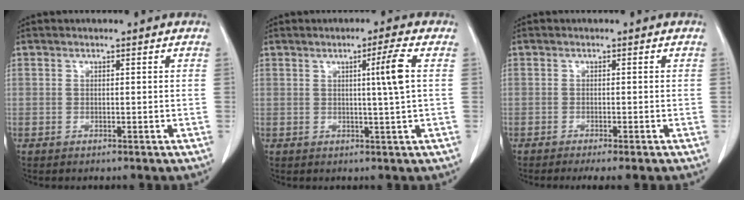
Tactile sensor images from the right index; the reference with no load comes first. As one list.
[{"total": 4.5, "force": [0.8, -1.3, 4.2], "torque": [-0.072, -0.005, 0.014]}, {"total": 4.0, "force": [-3.2, -0.1, 2.3], "torque": [-0.024, -0.009, -0.044]}]